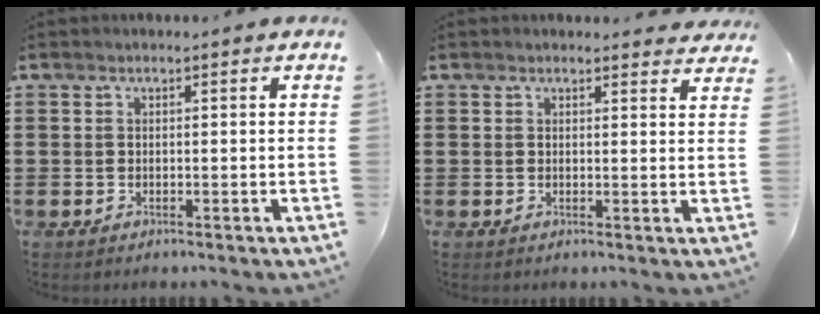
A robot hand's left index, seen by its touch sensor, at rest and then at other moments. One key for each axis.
{"total": 1.7, "fx": 1.6, "fy": 0.3, "fz": 0.3, "tx": -0.001, "ty": 0.000, "tz": 0.031}